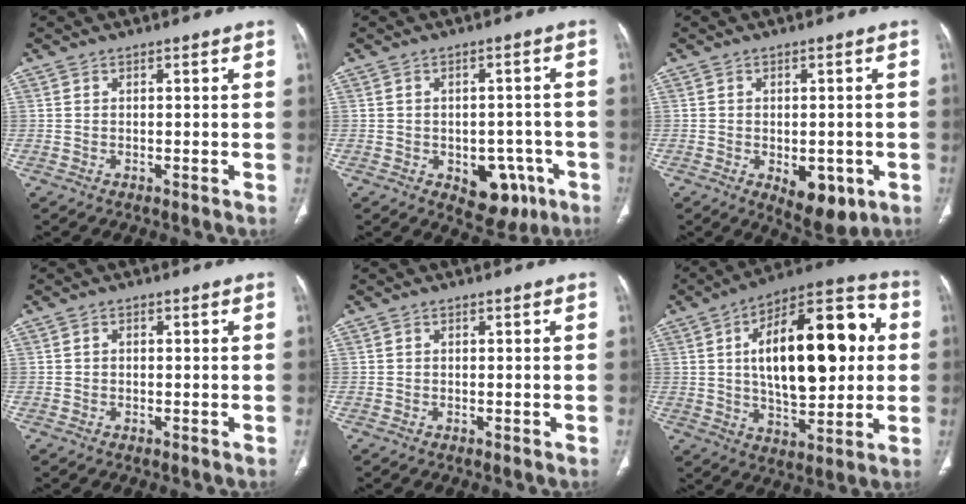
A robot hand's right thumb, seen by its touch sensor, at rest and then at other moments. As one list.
[{"total": 9.4, "force": [-3.9, 6.2, 5.9], "torque": [-0.037, 0.022, -0.038]}, {"total": 7.8, "force": [-2.6, 4.2, 6.1], "torque": [-0.063, -0.002, -0.020]}, {"total": 0.8, "force": [0.0, 0.6, 0.4], "torque": [-0.004, 0.004, -0.002]}, {"total": 0.0}, {"total": 25.6, "force": [3.7, 11.9, 22.3], "torque": [-0.313, 0.016, 0.049]}]